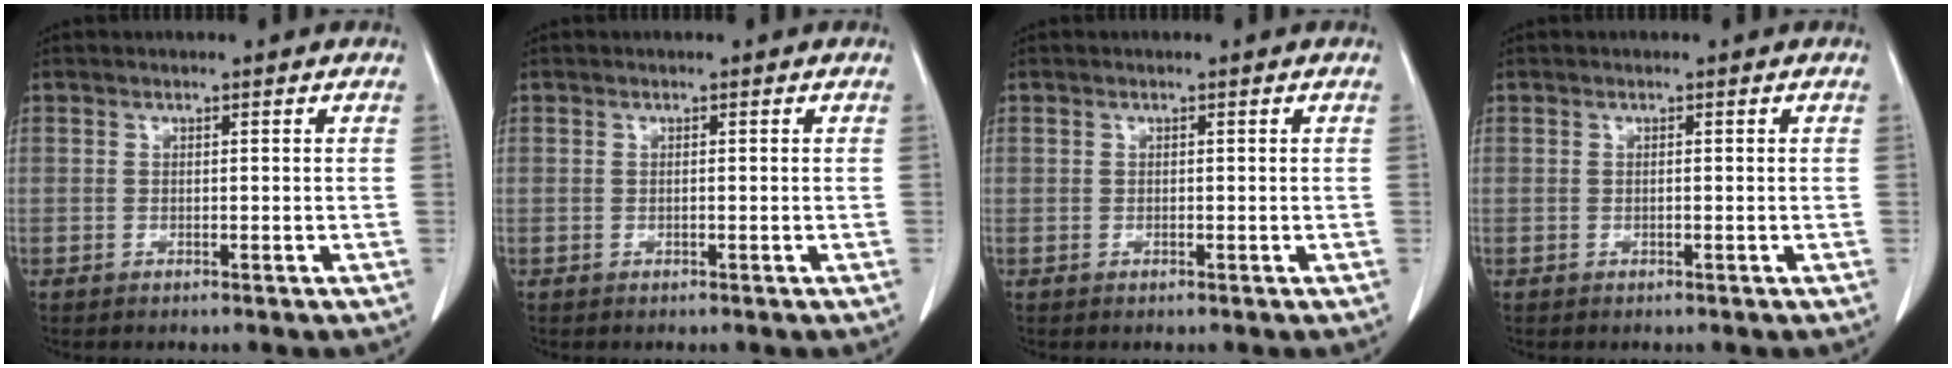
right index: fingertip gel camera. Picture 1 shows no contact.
{"total": 0.0}
{"total": 0.0}
{"total": 0.0}